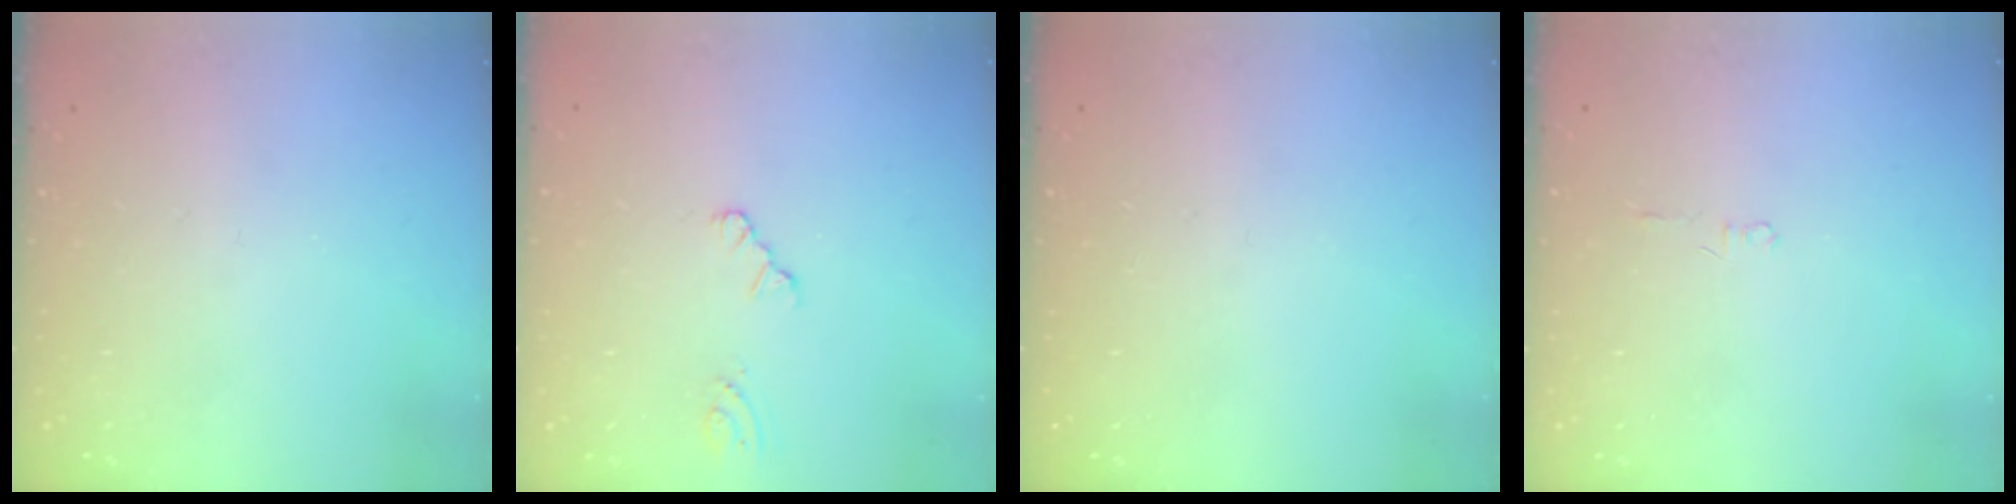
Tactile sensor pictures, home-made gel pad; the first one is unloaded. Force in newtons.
{"total": 1.6, "press": 1.6, "slide": 0.3}
{"total": 0.0}
{"total": 1.2, "press": 1.2, "slide": 0.3}